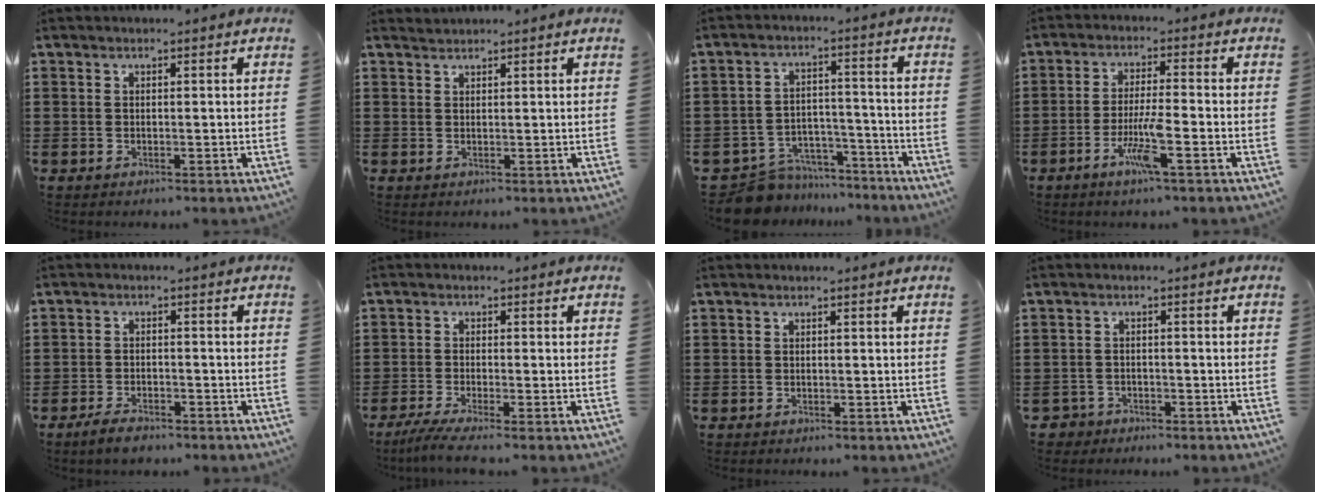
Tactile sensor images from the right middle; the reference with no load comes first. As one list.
[{"total": 0.9, "force": [0.9, -0.1, -0.2], "torque": [0.001, -0.003, 0.018]}, {"total": 7.8, "force": [-7.5, 1.9, 1.0], "torque": [-0.028, 0.018, -0.150]}, {"total": 5.9, "force": [-2.8, 0.5, 5.1], "torque": [-0.104, -0.009, -0.054]}, {"total": 2.8, "force": [-2.3, 0.9, 1.2], "torque": [-0.029, 0.003, -0.048]}, {"total": 2.9, "force": [-2.2, -0.2, 1.8], "torque": [-0.044, -0.012, -0.045]}, {"total": 0.0}, {"total": 2.2, "force": [-1.9, 1.0, 0.0], "torque": [-0.013, -0.003, -0.046]}]